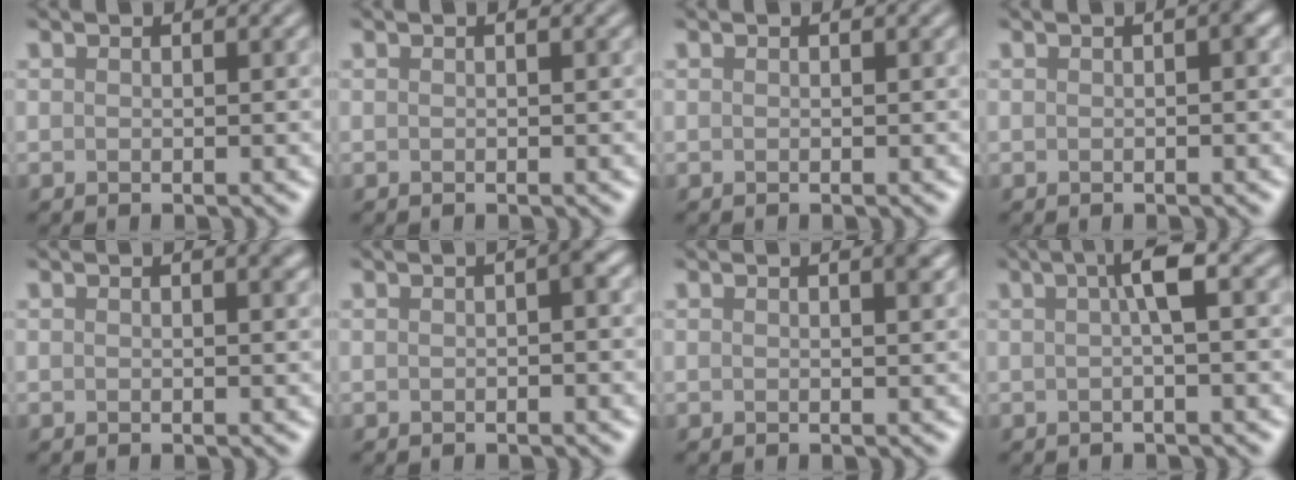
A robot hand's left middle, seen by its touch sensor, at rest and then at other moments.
{"total": 0.0}
{"total": 0.0}
{"total": 0.7, "force": [0.0, 0.1, 0.7], "torque": [-0.009, 0.003, 0.001]}
{"total": 1.1, "force": [0.6, 0.3, 0.9], "torque": [-0.008, 0.003, 0.008]}
{"total": 1.1, "force": [0.0, 0.1, 1.1], "torque": [-0.015, 0.005, 0.001]}
{"total": 1.4, "force": [0.7, 0.4, 1.2], "torque": [-0.010, 0.004, 0.009]}
{"total": 2.6, "force": [0.5, 0.4, 2.6], "torque": [-0.044, 0.010, 0.006]}